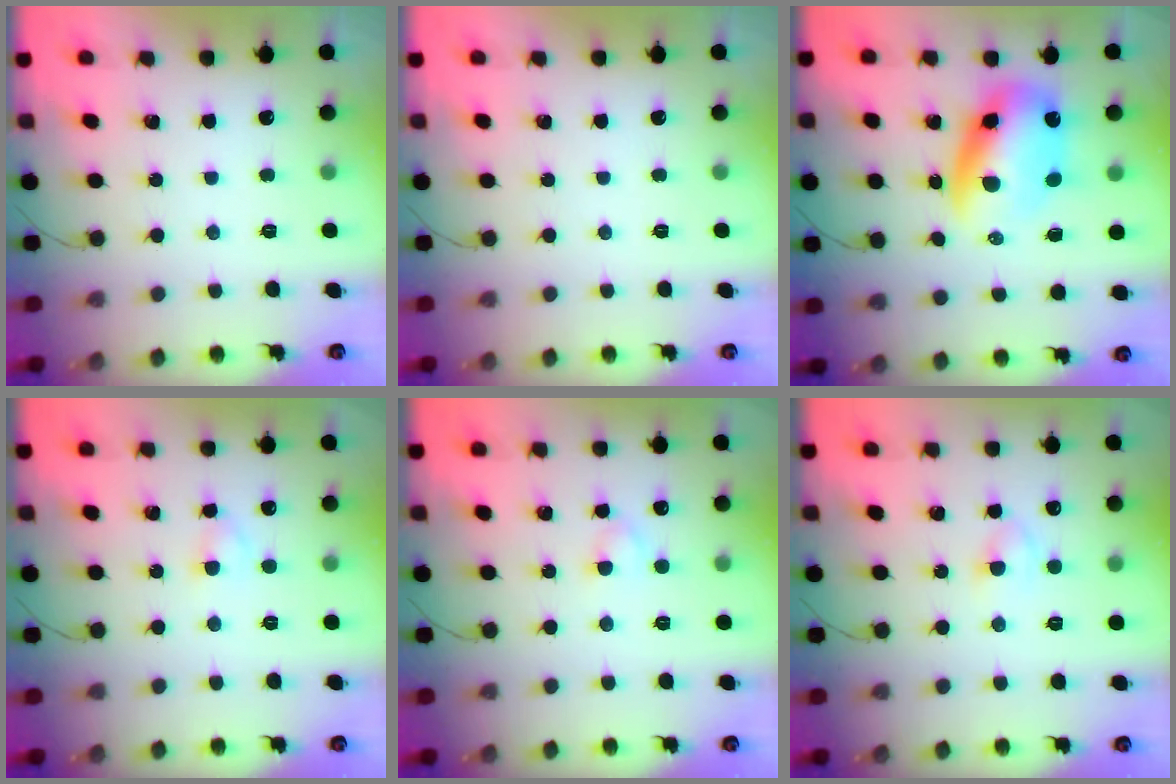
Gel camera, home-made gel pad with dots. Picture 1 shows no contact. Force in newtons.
{"total": 0.0}
{"total": 10.9, "press": 10.7, "slide": 2.2}
{"total": 2.4, "press": 2.2, "slide": 1.0}
{"total": 2.7, "press": 2.5, "slide": 1.2}
{"total": 2.5, "press": 2.3, "slide": 1.0}